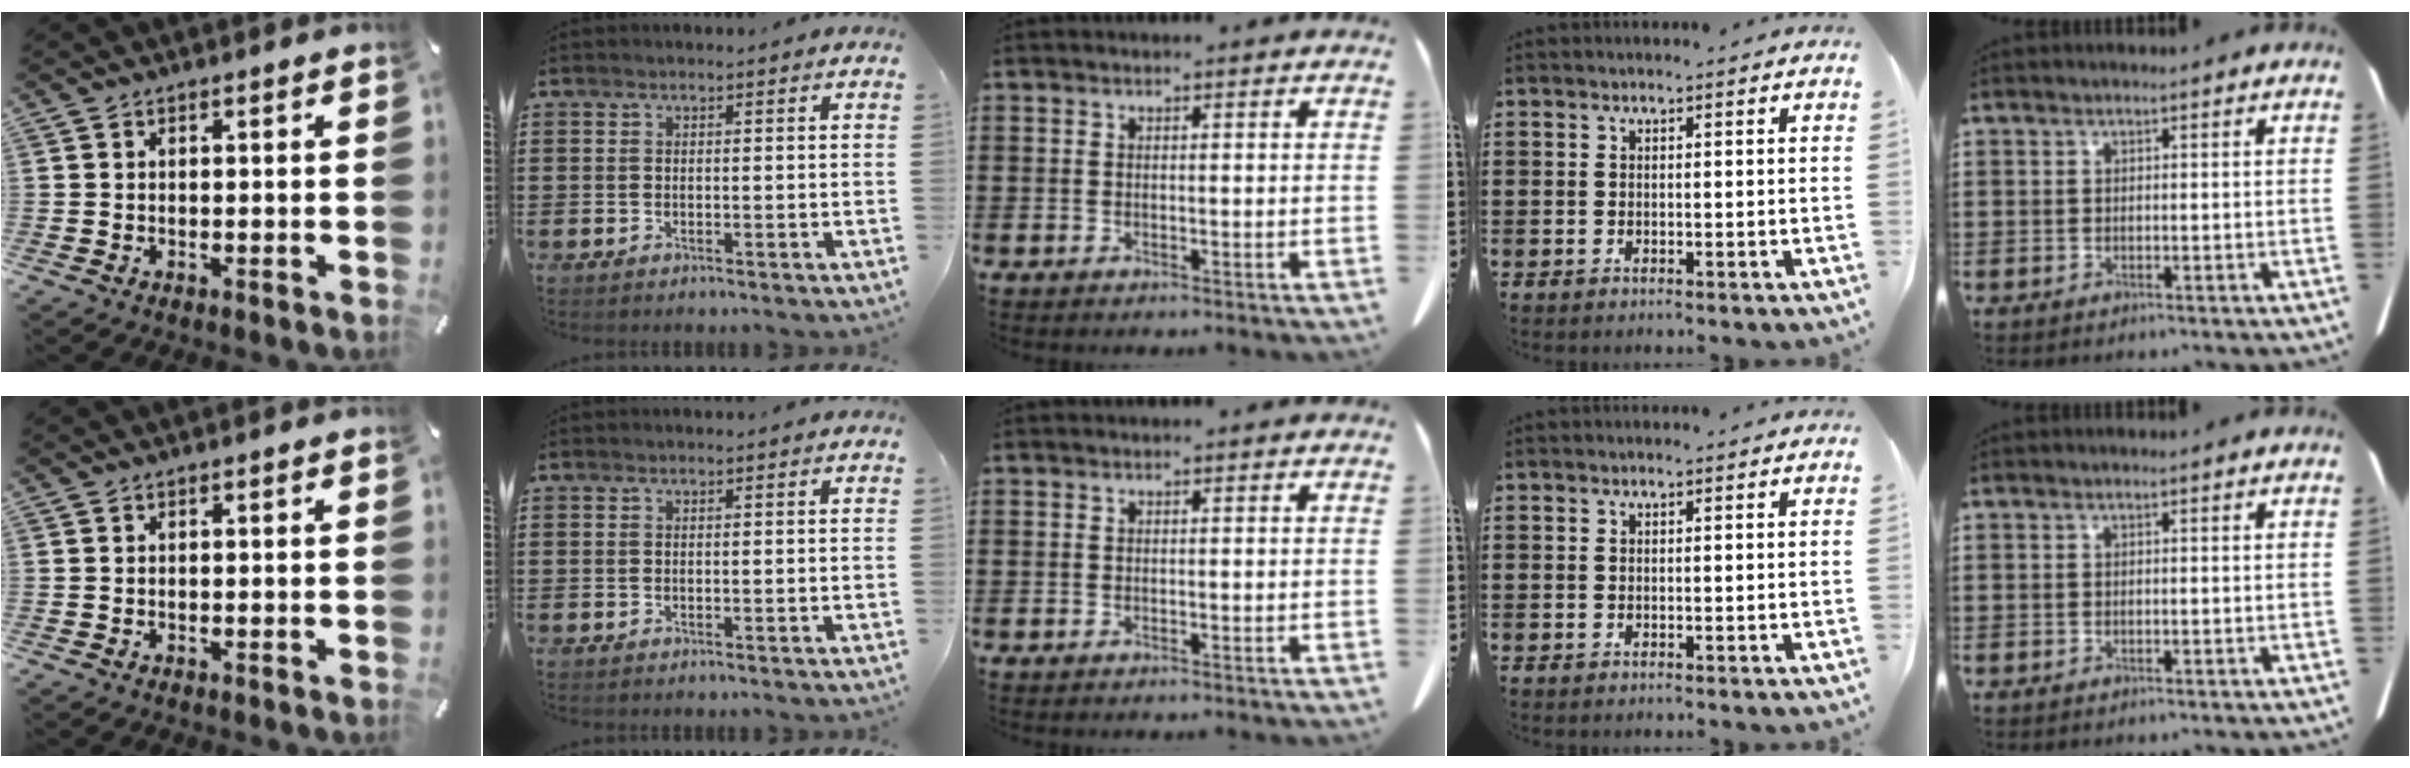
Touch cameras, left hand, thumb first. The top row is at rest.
{}